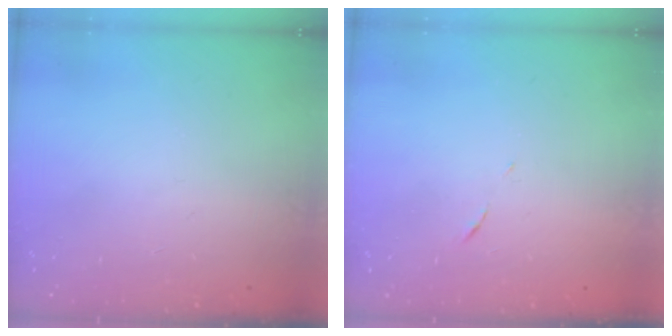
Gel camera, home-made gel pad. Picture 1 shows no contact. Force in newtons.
{"total": 5.0, "press": 5.0, "slide": 0.3}